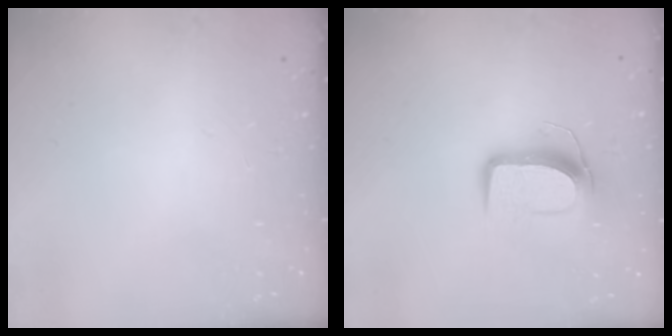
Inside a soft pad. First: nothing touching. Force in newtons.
{"total": 10.1, "press": 10.1, "slide": 0.5}